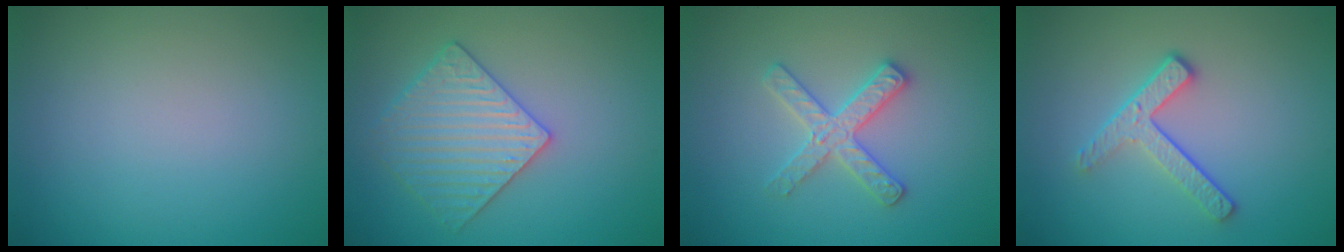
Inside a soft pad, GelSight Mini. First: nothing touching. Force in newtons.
{"total": 4.0, "press": 3.8, "slide": 1.2}
{"total": 2.8, "press": 2.8, "slide": 0.3}
{"total": 3.1, "press": 2.5, "slide": 1.8}